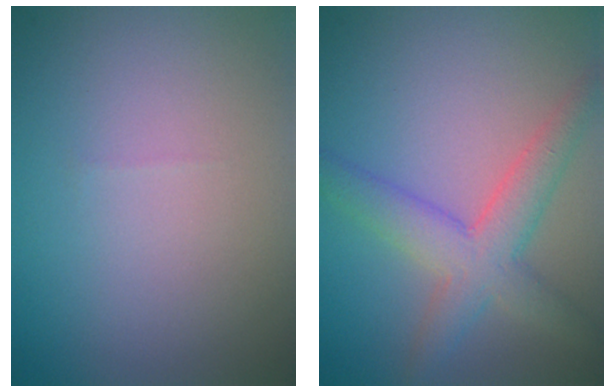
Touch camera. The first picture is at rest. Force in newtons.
{"total": 4.5, "press": 4.5, "slide": 0.2}